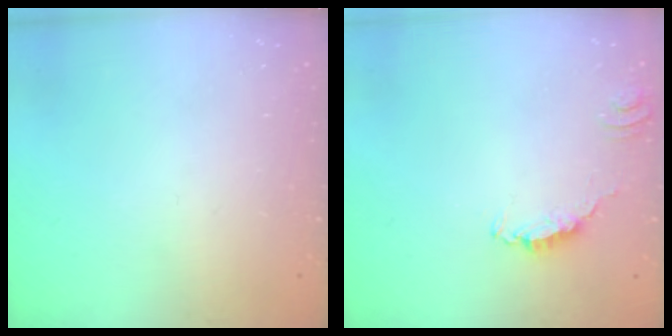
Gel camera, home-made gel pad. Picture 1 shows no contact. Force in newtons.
{"total": 1.7, "press": 1.7, "slide": 0.2}